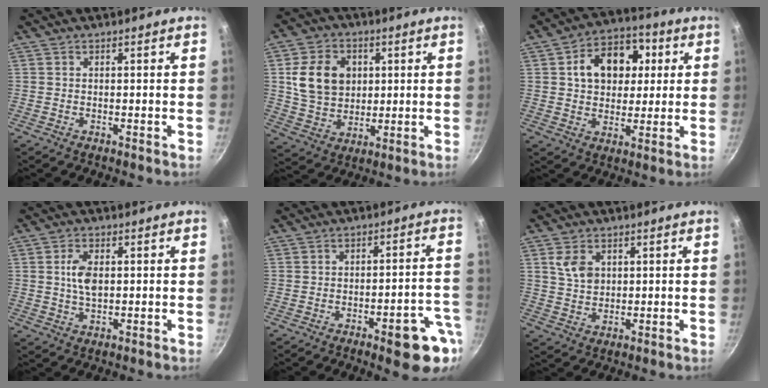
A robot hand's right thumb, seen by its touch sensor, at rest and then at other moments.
{"total": 12.9, "force": [2.5, 10.4, 7.3], "torque": [-0.099, -0.003, 0.051]}
{"total": 13.4, "force": [3.1, 9.6, 8.8], "torque": [-0.097, 0.010, 0.045]}
{"total": 5.2, "force": [0.7, 2.8, 4.2], "torque": [-0.082, -0.001, 0.013]}
{"total": 11.9, "force": [-5.6, 3.1, 10.0], "torque": [-0.110, 0.036, -0.064]}
{"total": 5.3, "force": [1.9, 3.9, 3.0], "torque": [-0.038, -0.009, 0.039]}